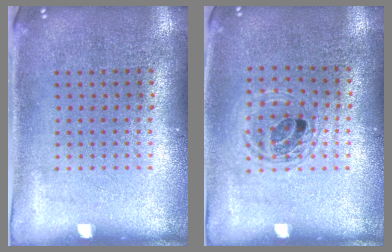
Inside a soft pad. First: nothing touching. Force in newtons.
{"total": 1.3, "press": 1.2, "slide": 0.4}